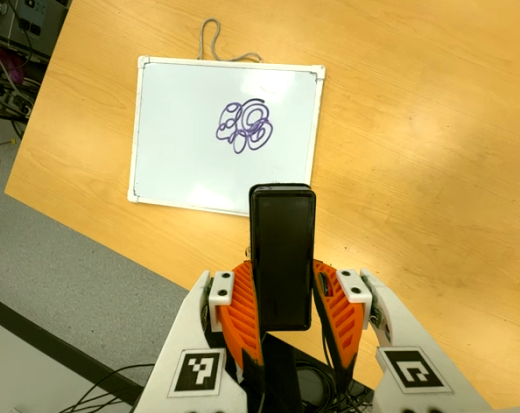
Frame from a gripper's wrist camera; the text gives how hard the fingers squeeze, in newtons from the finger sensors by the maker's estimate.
{"total": 4.7, "left": 3.4, "right": 6.0}